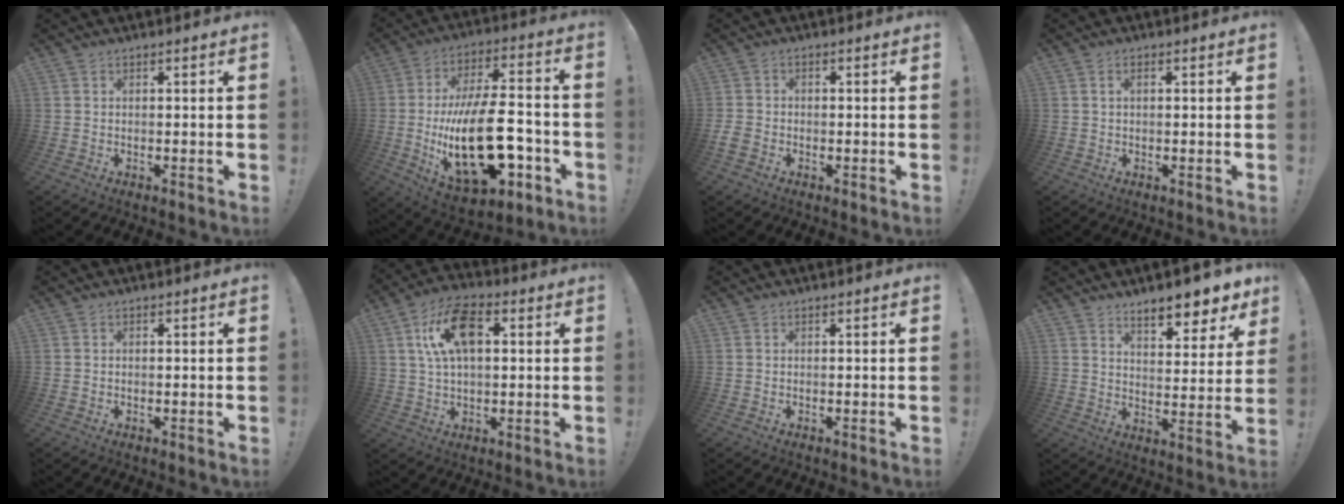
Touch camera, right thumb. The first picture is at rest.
{"total": 27.8, "force": [-6.5, 13.5, 23.4], "torque": [-0.418, 0.037, -0.097]}
{"total": 2.9, "force": [-1.3, 2.1, 1.6], "torque": [-0.036, 0.002, -0.024]}
{"total": 1.9, "force": [0.4, 1.0, 1.6], "torque": [-0.028, 0.002, 0.006]}
{"total": 0.0}
{"total": 14.6, "force": [4.0, 8.3, 11.3], "torque": [-0.187, 0.010, 0.075]}
{"total": 0.0}
{"total": 9.1, "force": [7.6, 2.4, 4.4], "torque": [-0.047, -0.068, 0.132]}